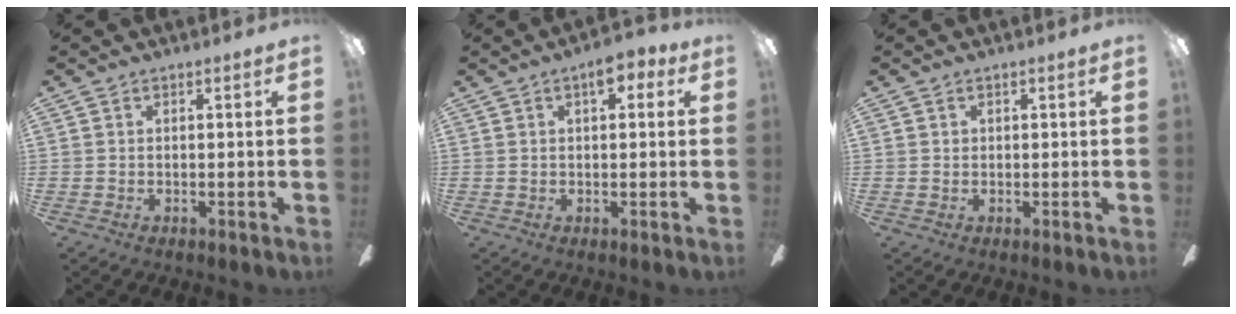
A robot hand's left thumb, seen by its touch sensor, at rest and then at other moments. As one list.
[{"total": 5.0, "force": [2.3, 2.4, 3.7], "torque": [-0.044, -0.003, 0.035]}, {"total": 0.8, "force": [0.5, 0.6, 0.1], "torque": [-0.003, 0.003, 0.008]}]